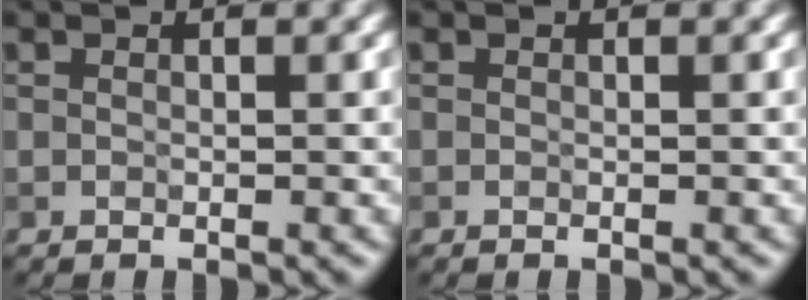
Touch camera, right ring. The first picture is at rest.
{"total": 0.0}